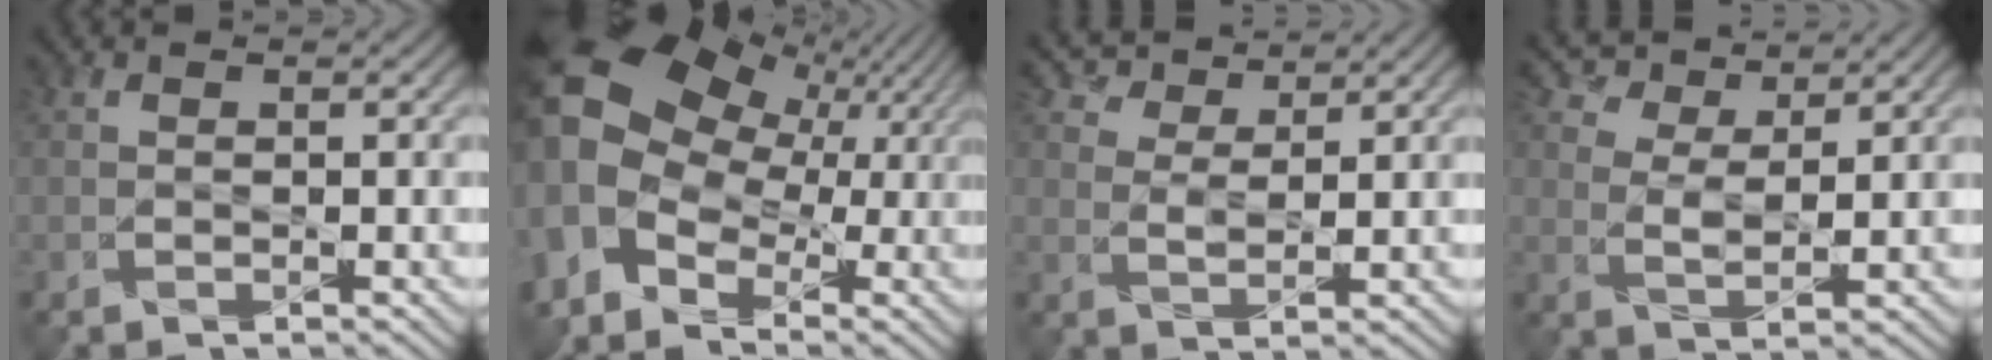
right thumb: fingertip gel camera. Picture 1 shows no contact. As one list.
[{"total": 15.3, "force": [1.2, 11.3, 10.2], "torque": [-0.240, -0.013, 0.039]}, {"total": 6.3, "force": [5.3, 1.6, 2.9], "torque": [-0.071, 0.014, 0.100]}, {"total": 7.6, "force": [6.4, 2.0, 3.7], "torque": [-0.087, 0.011, 0.117]}]